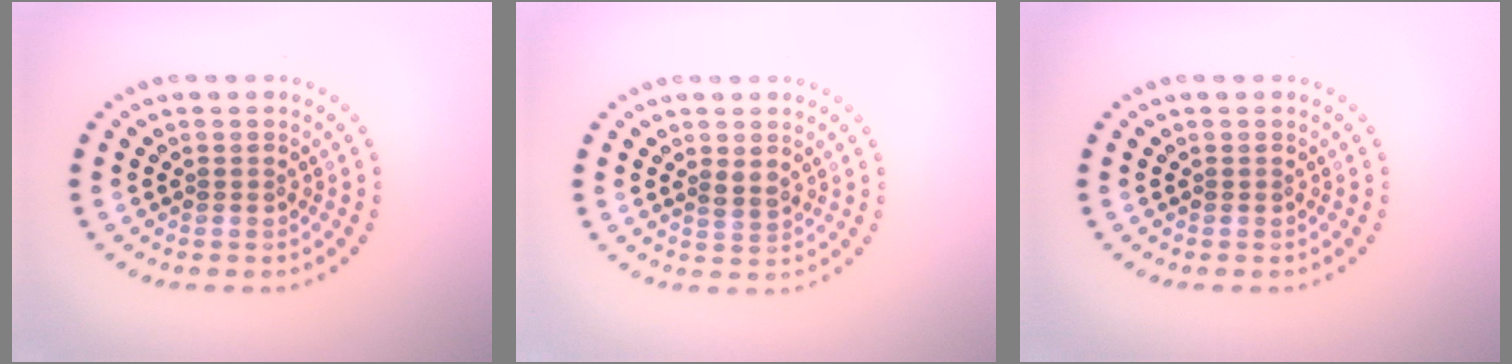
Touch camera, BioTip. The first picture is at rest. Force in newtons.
{"total": 1.2, "press": 1.1, "slide": 0.5}
{"total": 0.0}